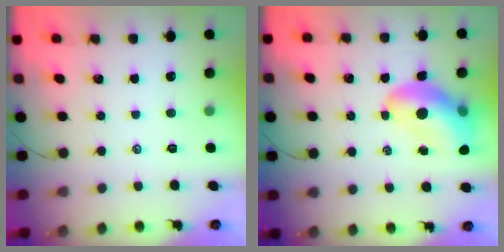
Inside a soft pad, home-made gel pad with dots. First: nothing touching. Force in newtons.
{"total": 13.2, "press": 12.6, "slide": 3.7}